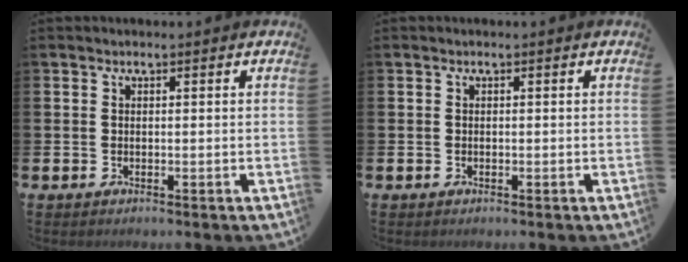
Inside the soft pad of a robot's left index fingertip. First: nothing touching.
{"total": 0.0}